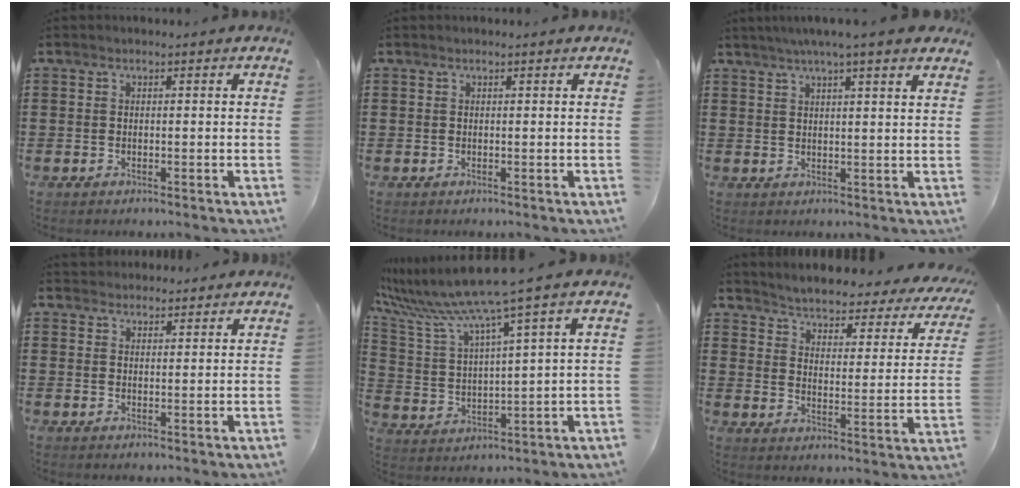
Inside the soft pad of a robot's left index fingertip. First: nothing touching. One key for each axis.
{"total": 0.0}
{"total": 4.2, "fx": 3.4, "fy": -0.3, "fz": 2.5, "tx": -0.058, "ty": -0.002, "tz": 0.060}
{"total": 2.3, "fx": 2.2, "fy": 0.6, "fz": -0.4, "tx": 0.001, "ty": 0.000, "tz": 0.043}
{"total": 8.8, "fx": 7.2, "fy": -0.9, "fz": 5.0, "tx": -0.127, "ty": -0.050, "tz": 0.116}
{"total": 2.8, "fx": 2.8, "fy": 0.1, "fz": 0.1, "tx": -0.024, "ty": -0.032, "tz": 0.037}